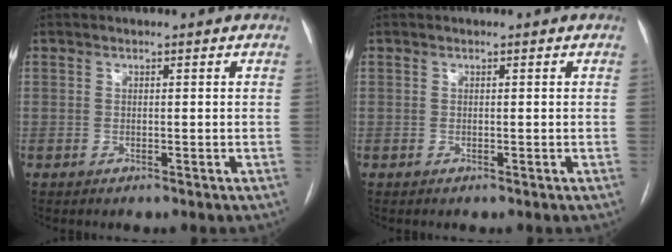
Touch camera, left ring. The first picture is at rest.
{"total": 0.0}